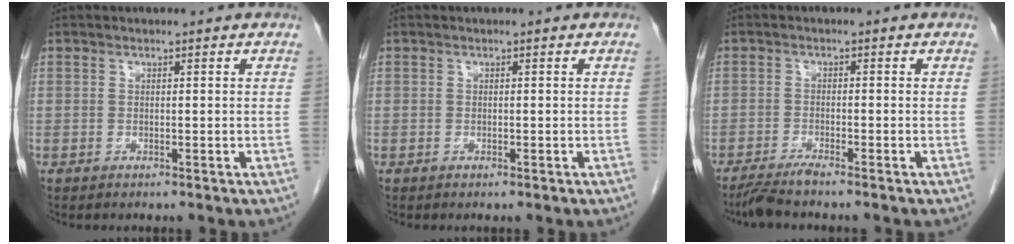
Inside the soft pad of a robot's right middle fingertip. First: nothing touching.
{"total": 0.0}
{"total": 3.4, "force": [-3.0, -0.5, 1.5], "torque": [-0.033, -0.012, -0.062]}